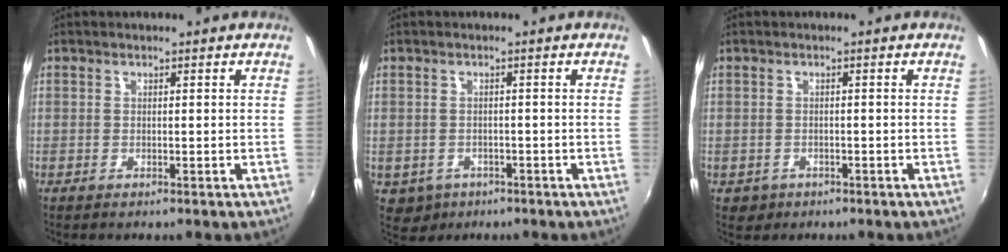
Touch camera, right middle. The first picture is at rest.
{"total": 4.2, "force": [-1.6, 3.6, 1.4], "torque": [-0.037, -0.006, -0.016]}
{"total": 2.7, "force": [-1.0, 2.4, 0.8], "torque": [-0.025, -0.003, -0.010]}